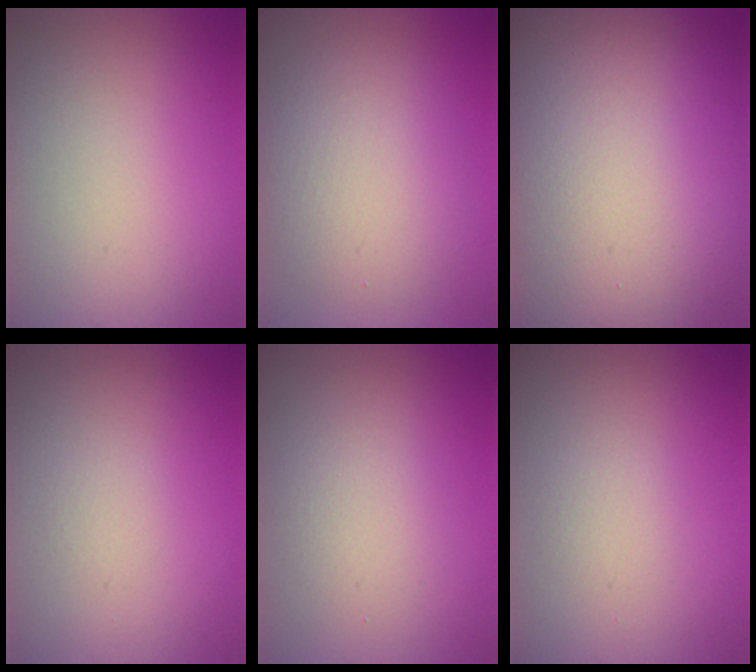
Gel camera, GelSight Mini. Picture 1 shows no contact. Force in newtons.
{"total": 5.0, "press": 5.0, "slide": 0.4}
{"total": 20.6, "press": 20.6, "slide": 1.1}
{"total": 0.6, "press": 0.6, "slide": 0.0}
{"total": 2.3, "press": 2.3, "slide": 0.1}
{"total": 1.3, "press": 1.3, "slide": 0.0}